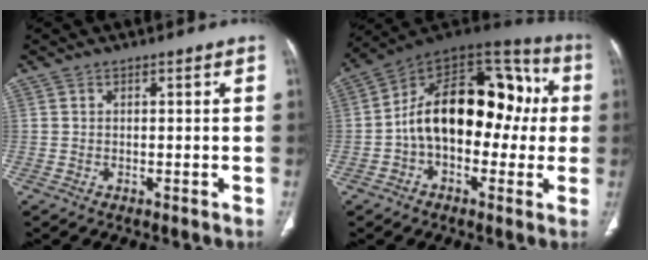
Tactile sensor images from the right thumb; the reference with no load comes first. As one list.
[{"total": 22.3, "force": [0.2, 13.8, 17.5], "torque": [-0.235, 0.059, -0.006]}]